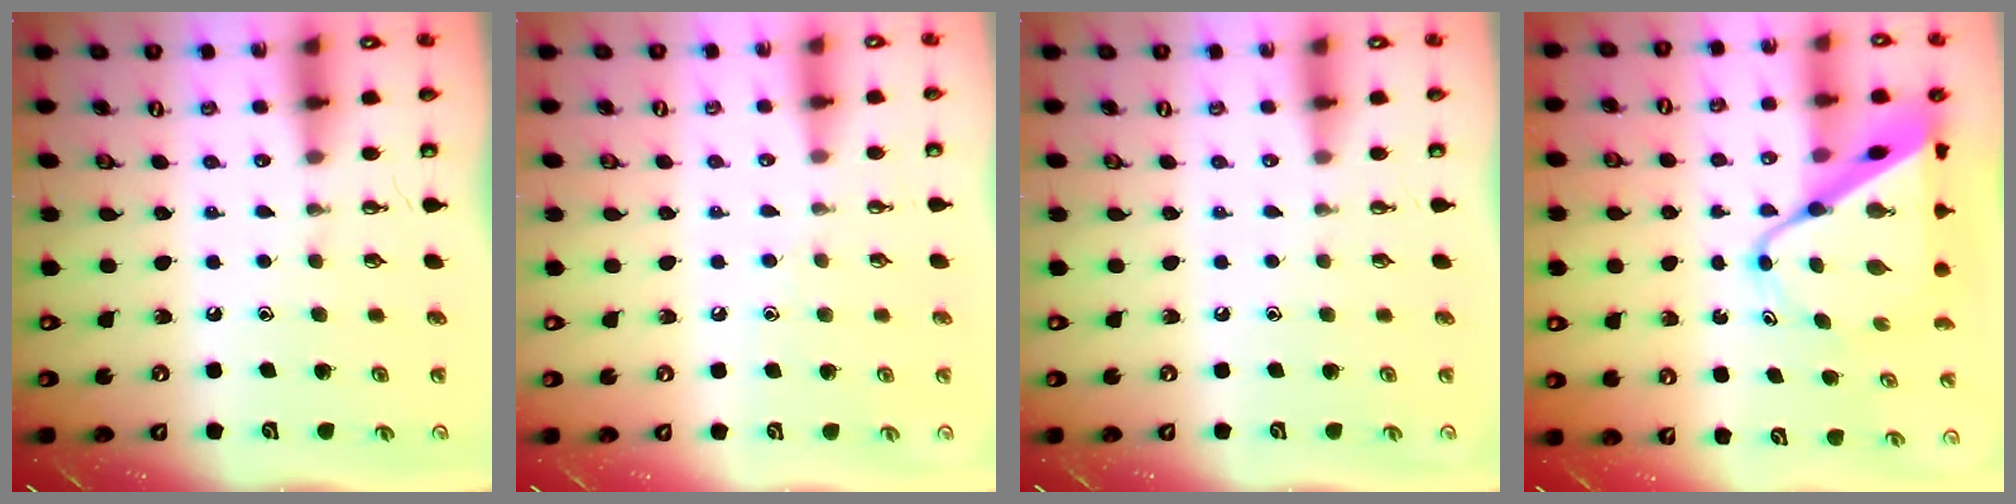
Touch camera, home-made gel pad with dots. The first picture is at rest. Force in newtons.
{"total": 4.5, "press": 4.5, "slide": 0.5}
{"total": 0.0}
{"total": 13.2, "press": 13.2, "slide": 1.0}